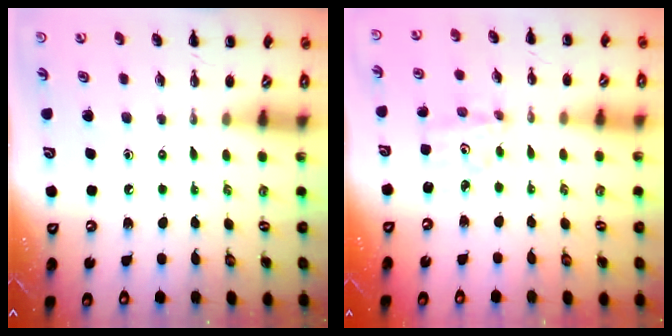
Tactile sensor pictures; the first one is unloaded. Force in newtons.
{"total": 2.9, "press": 2.8, "slide": 0.7}